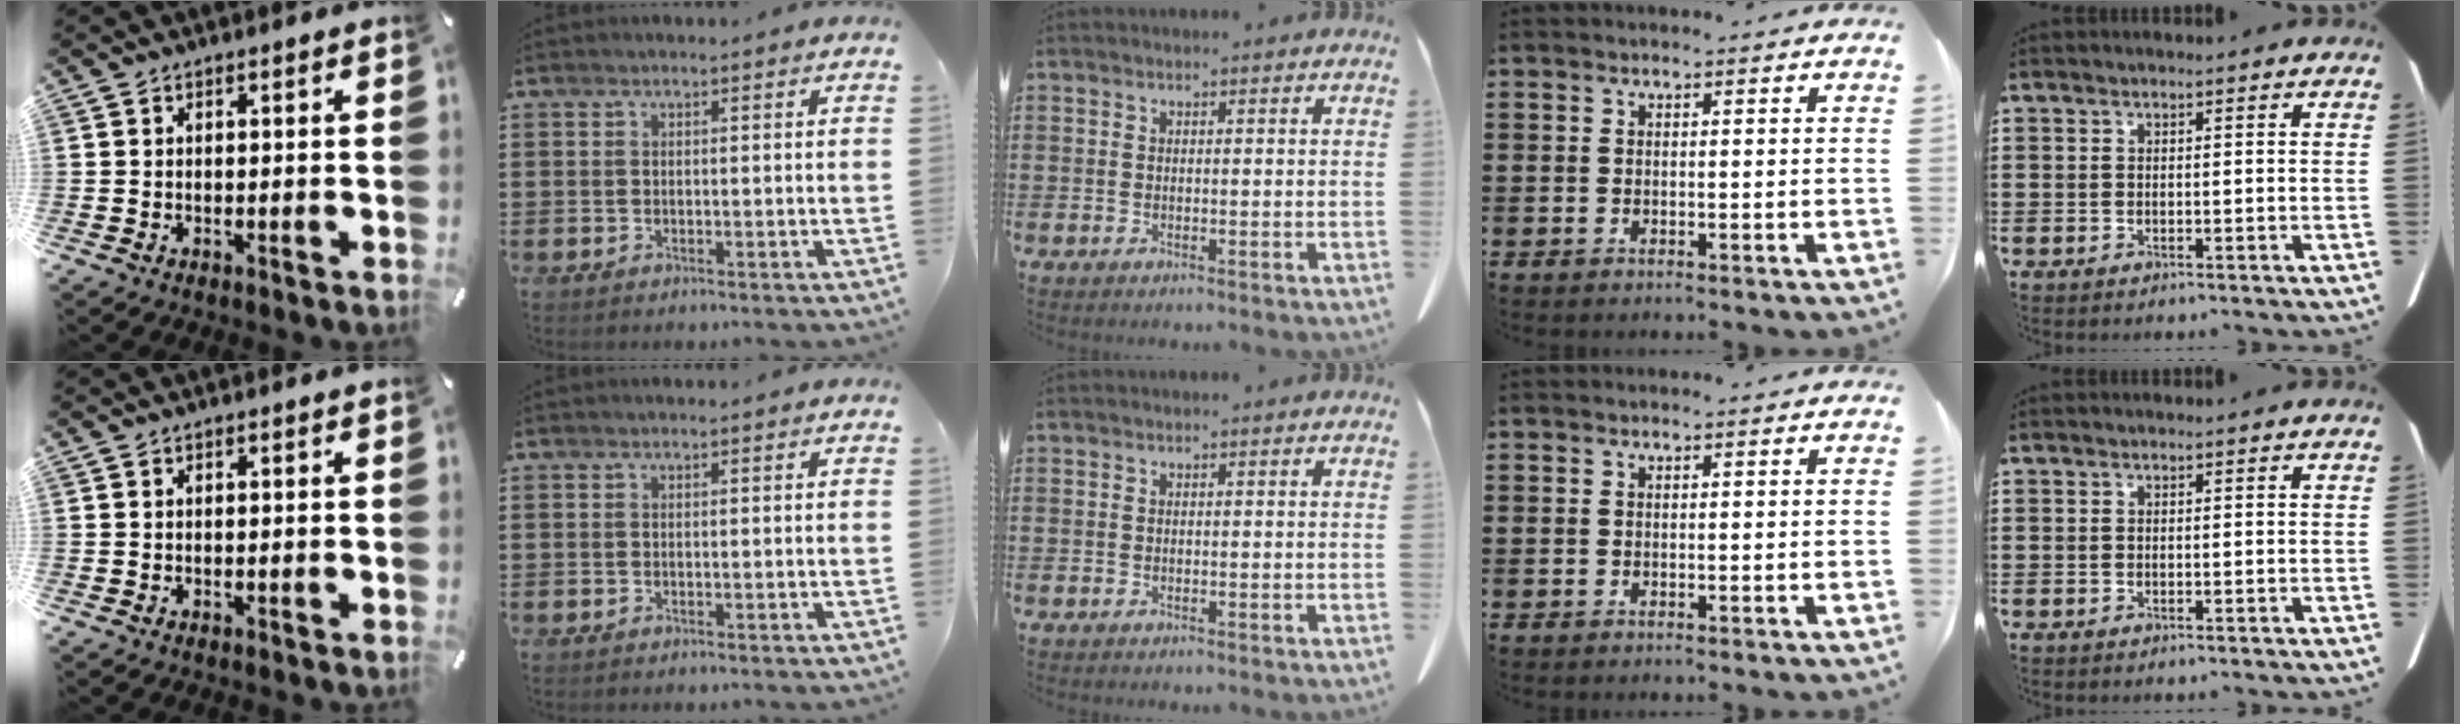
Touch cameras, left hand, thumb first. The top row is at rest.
{}